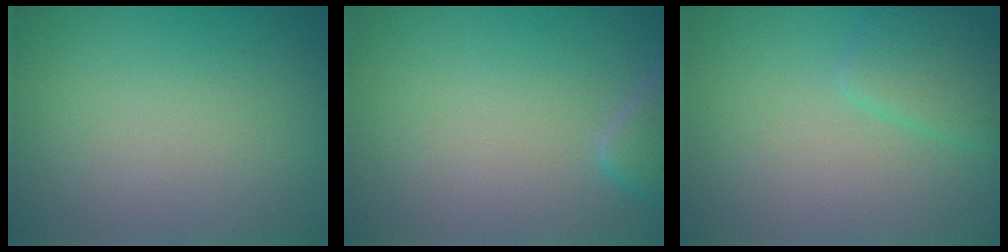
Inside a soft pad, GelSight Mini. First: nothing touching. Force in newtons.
{"total": 2.4, "press": 2.4, "slide": 0.3}
{"total": 2.6, "press": 2.6, "slide": 0.2}